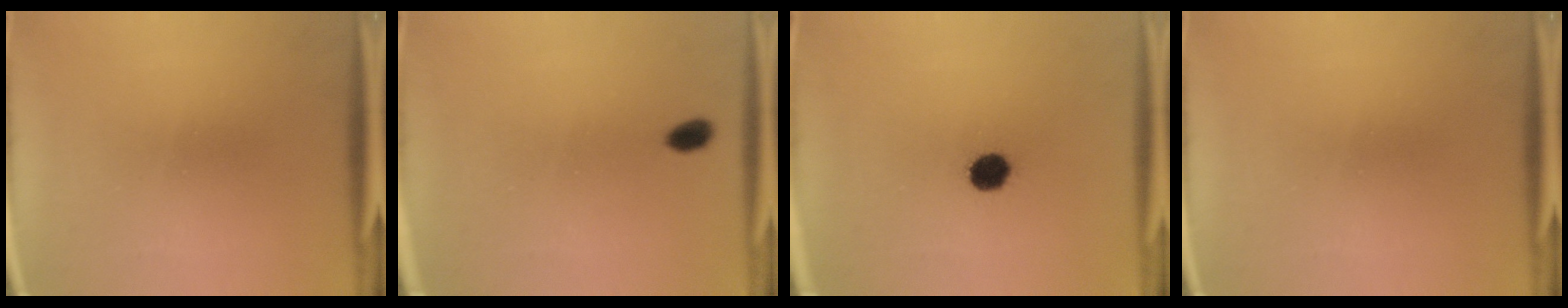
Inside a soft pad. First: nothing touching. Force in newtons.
{"total": 2.7}
{"total": 4.7}
{"total": 0.0}